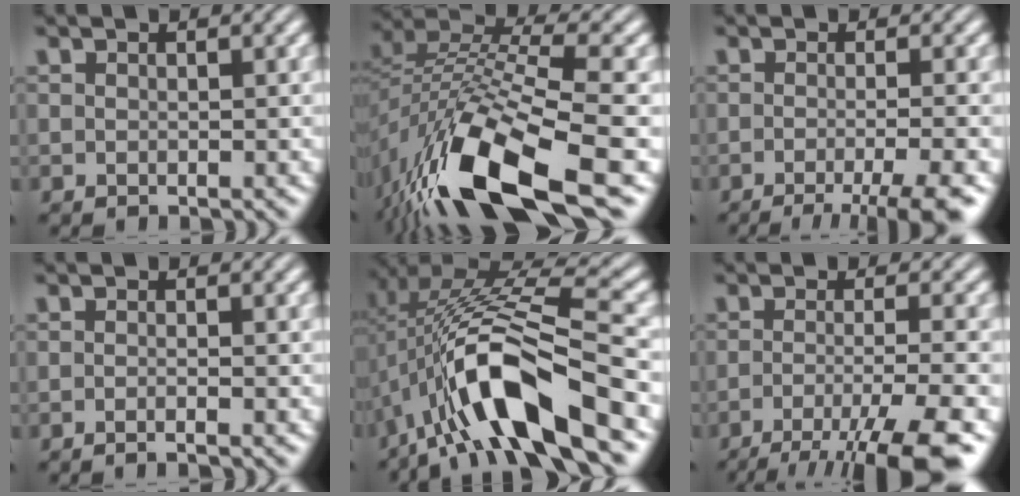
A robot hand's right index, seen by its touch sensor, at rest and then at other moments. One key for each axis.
{"total": 12.1, "fx": -3.5, "fy": 5.8, "fz": 10.1, "tx": -0.192, "ty": -0.032, "tz": -0.041}
{"total": 6.9, "fx": -5.2, "fy": 1.3, "fz": 4.4, "tx": -0.046, "ty": -0.013, "tz": -0.071}
{"total": 1.4, "fx": -1.2, "fy": -0.3, "fz": 0.6, "tx": -0.006, "ty": 0.006, "tz": -0.025}
{"total": 10.1, "fx": -1.8, "fy": 3.6, "fz": 9.3, "tx": -0.179, "ty": -0.011, "tz": -0.018}
{"total": 9.2, "fx": -5.8, "fy": 2.4, "fz": 6.7, "tx": -0.088, "ty": -0.035, "tz": -0.071}